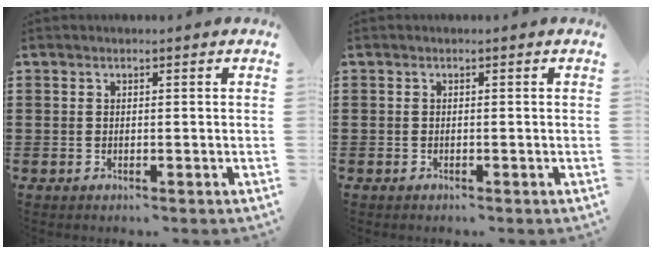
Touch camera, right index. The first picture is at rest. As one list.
[{"total": 0.0}]